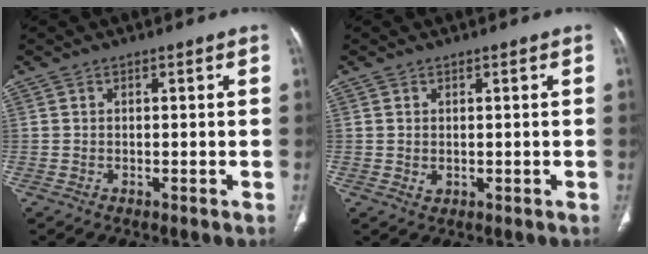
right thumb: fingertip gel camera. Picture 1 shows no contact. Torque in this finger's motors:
{"motor_torque": [-0.28, 0.03, -0.34, 0.24, 0.06]}